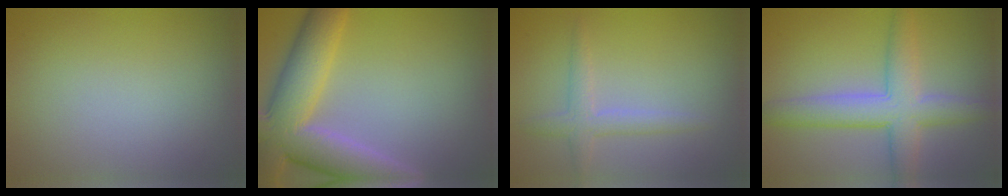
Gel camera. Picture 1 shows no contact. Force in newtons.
{"total": 10.5, "press": 10.4, "slide": 1.0}
{"total": 2.3, "press": 2.3, "slide": 0.1}
{"total": 5.9, "press": 5.9, "slide": 0.2}